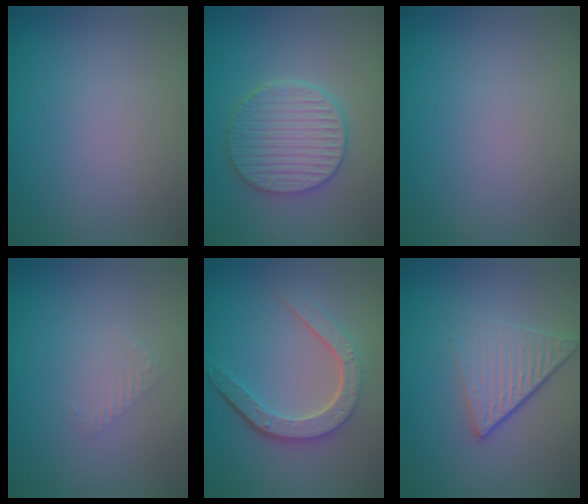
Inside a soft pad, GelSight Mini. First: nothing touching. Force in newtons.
{"total": 5.1, "press": 4.3, "slide": 2.8}
{"total": 0.0}
{"total": 0.9, "press": 0.9, "slide": 0.2}
{"total": 4.7, "press": 3.6, "slide": 3.1}
{"total": 4.7, "press": 3.0, "slide": 3.6}